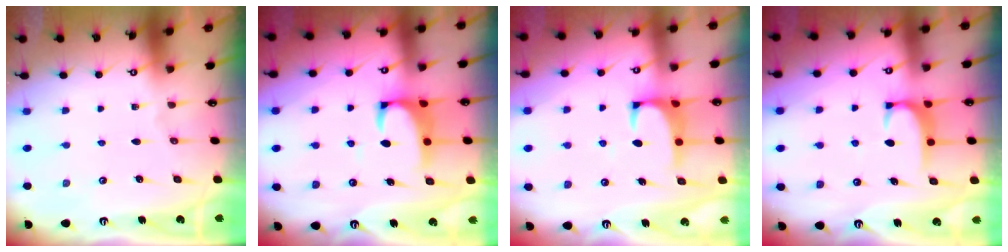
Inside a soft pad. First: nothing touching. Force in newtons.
{"total": 2.3, "press": 2.1, "slide": 1.0}
{"total": 1.4, "press": 1.3, "slide": 0.5}
{"total": 1.9, "press": 1.8, "slide": 0.5}